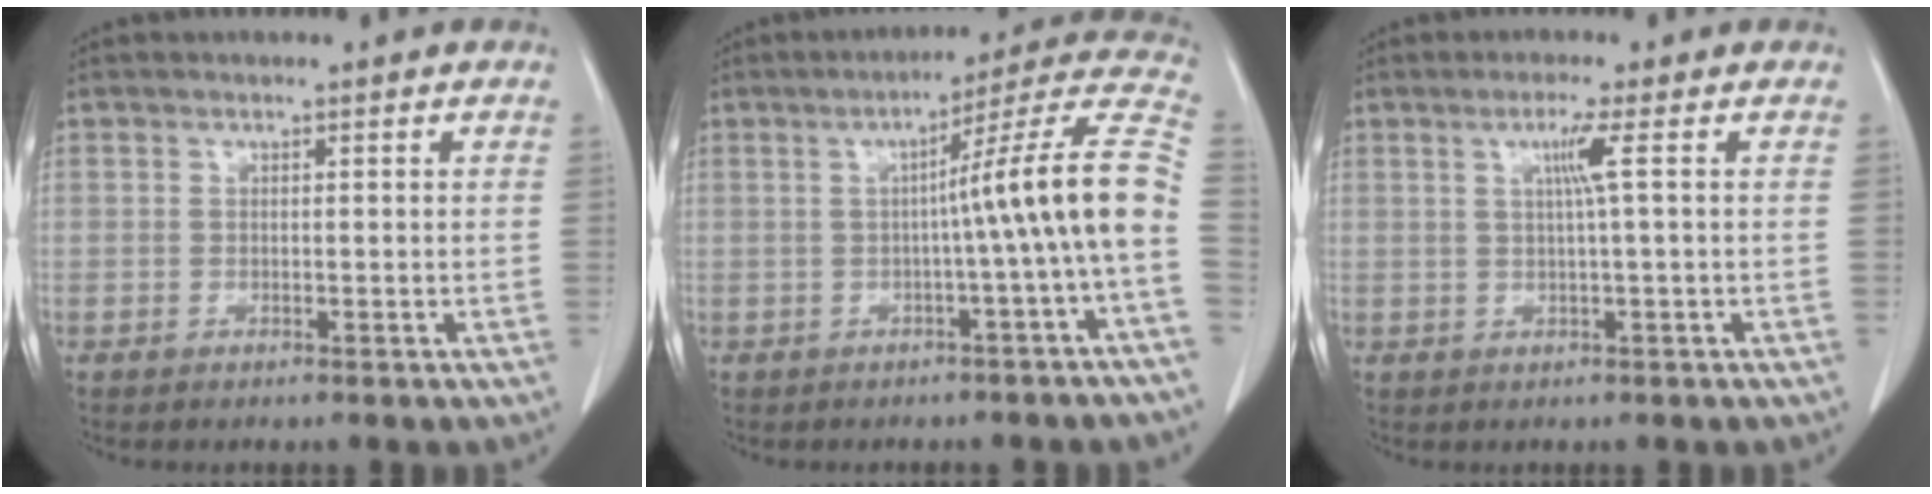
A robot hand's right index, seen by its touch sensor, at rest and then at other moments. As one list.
[{"total": 12.8, "force": [-1.4, -2.2, 12.5], "torque": [-0.157, 0.026, -0.027]}, {"total": 3.1, "force": [0.8, -0.9, 2.9], "torque": [-0.059, 0.000, 0.015]}]